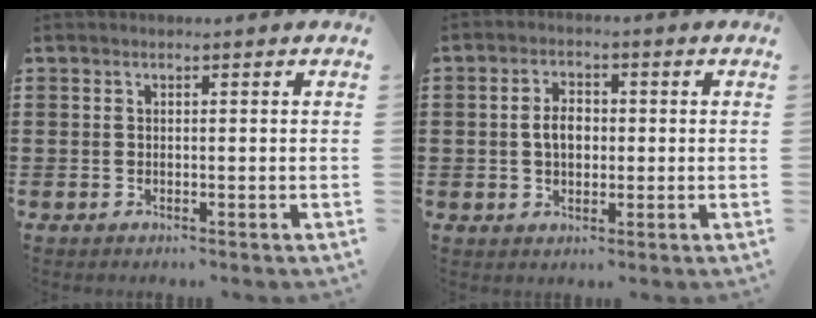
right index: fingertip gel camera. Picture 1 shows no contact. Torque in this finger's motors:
{"motor_torque": [0.10, 0.00, 0.23, 0.11]}